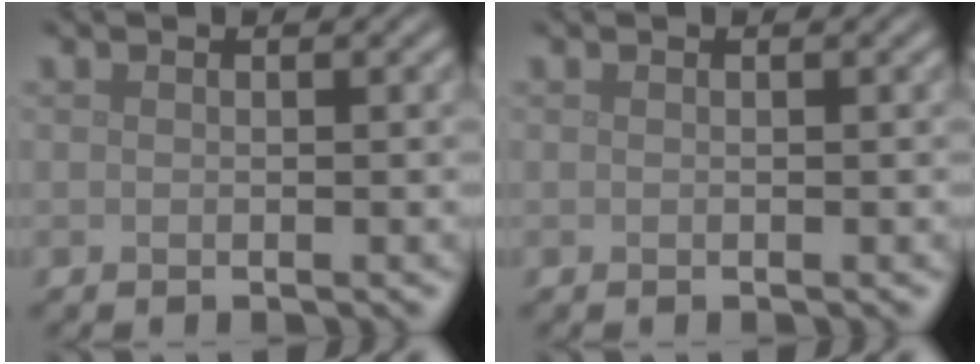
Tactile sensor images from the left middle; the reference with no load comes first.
{"total": 0.0}